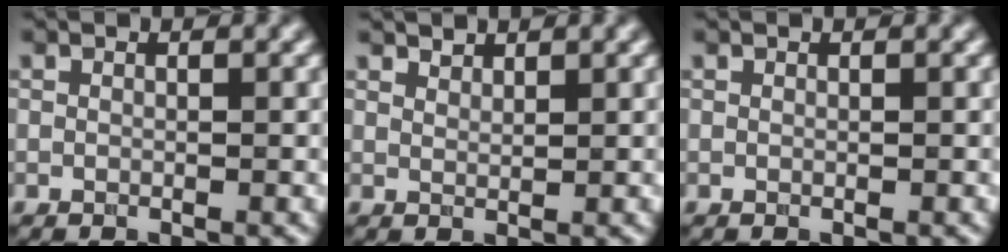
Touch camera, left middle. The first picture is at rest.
{"total": 1.3, "force": [1.3, 0.2, 0.1], "torque": [-0.004, 0.000, 0.026]}
{"total": 0.0}